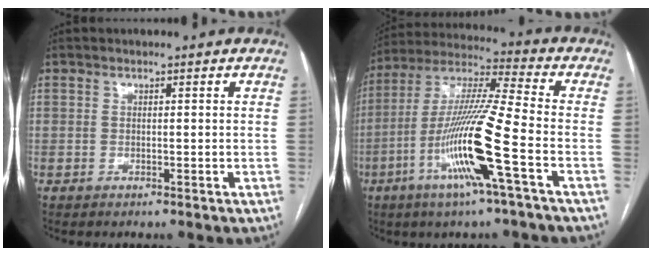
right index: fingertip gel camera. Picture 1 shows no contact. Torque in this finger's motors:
{"motor_torque": [1.68, -0.46, 0.64, 0.21]}